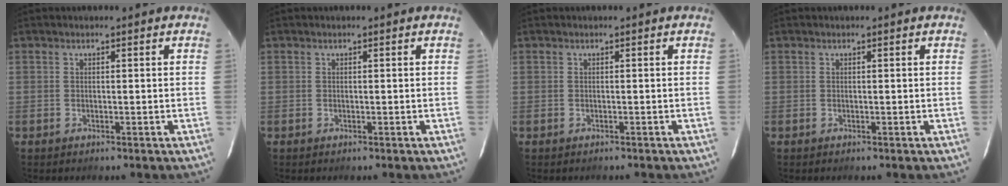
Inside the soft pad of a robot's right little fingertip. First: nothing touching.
{"total": 0.0}
{"total": 0.5, "force": [-0.5, 0.3, 0.1], "torque": [-0.003, 0.003, -0.004]}
{"total": 0.0}